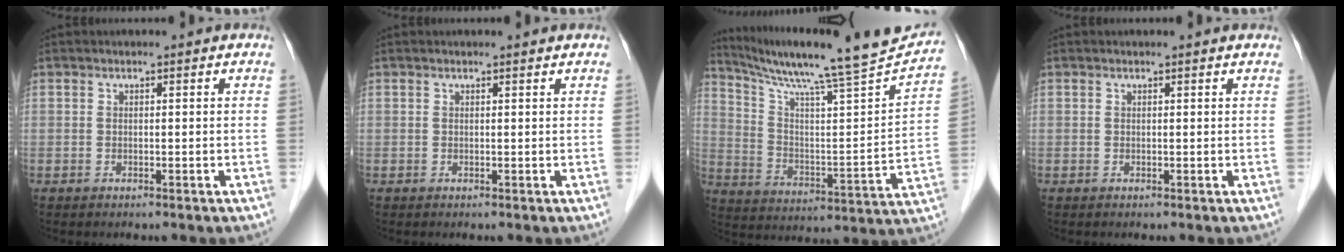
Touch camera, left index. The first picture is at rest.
{"total": 1.1, "force": [1.0, -0.2, 0.2], "torque": [-0.013, -0.001, 0.012]}
{"total": 23.1, "force": [20.5, -0.8, 10.5], "torque": [-0.179, -0.044, 0.302]}
{"total": 1.0, "force": [1.0, -0.1, 0.2], "torque": [-0.012, 0.000, 0.010]}